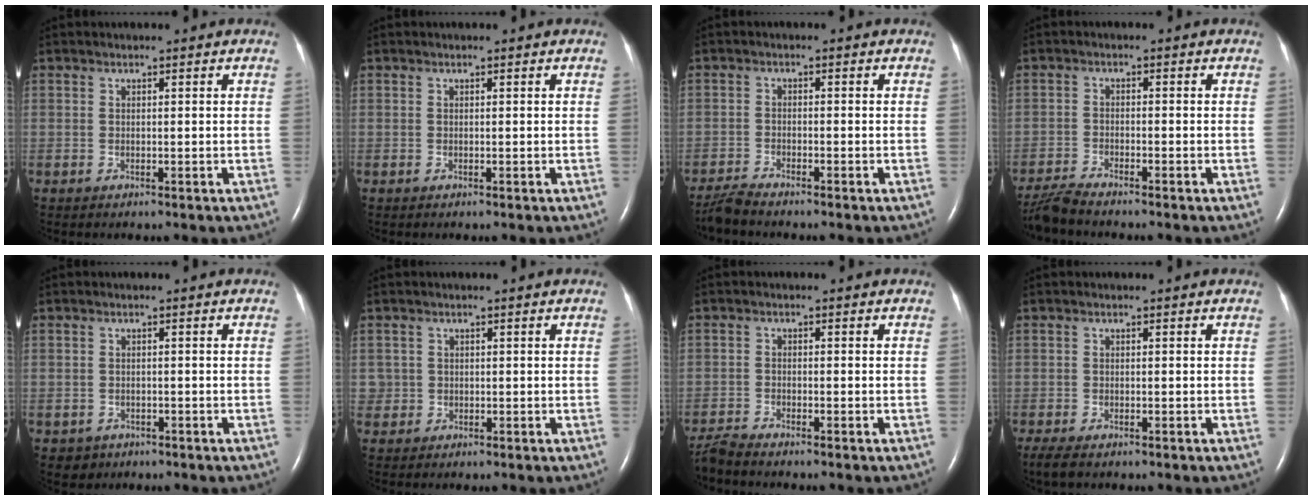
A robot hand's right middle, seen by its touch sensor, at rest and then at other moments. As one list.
[{"total": 0.0}, {"total": 3.4, "force": [-3.2, 0.0, 1.2], "torque": [-0.030, -0.016, -0.060]}, {"total": 4.7, "force": [-4.4, -0.1, 1.7], "torque": [-0.036, -0.021, -0.084]}, {"total": 2.0, "force": [-1.0, 1.7, 0.0], "torque": [-0.002, 0.008, -0.009]}, {"total": 1.4, "force": [-0.1, 1.4, -0.1], "torque": [0.009, 0.007, -0.005]}, {"total": 3.4, "force": [-3.3, -0.2, 1.0], "torque": [-0.022, -0.015, -0.061]}, {"total": 3.4, "force": [-2.5, 1.1, 2.0], "torque": [-0.041, -0.011, -0.035]}]